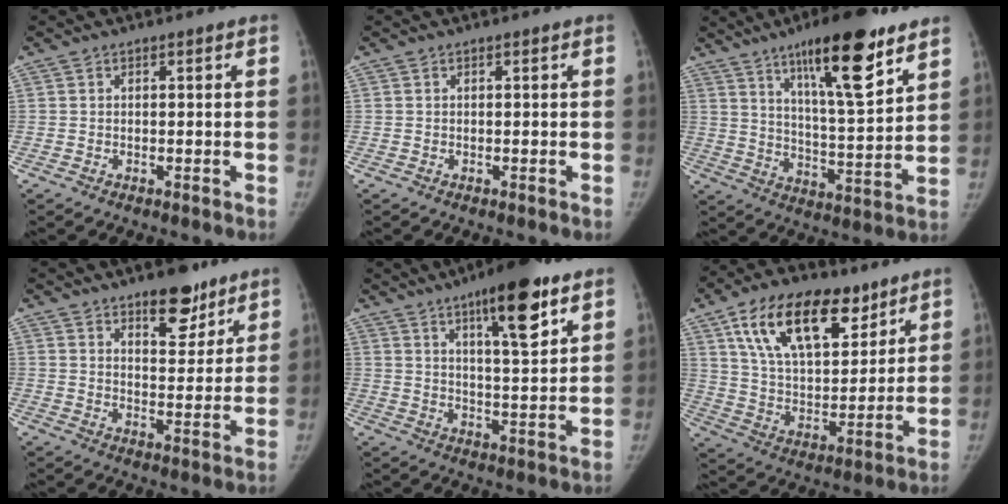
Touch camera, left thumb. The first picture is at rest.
{"total": 0.0}
{"total": 18.4, "force": [11.1, 4.2, 14.0], "torque": [-0.196, -0.060, 0.181]}
{"total": 9.6, "force": [6.6, 4.3, 5.5], "torque": [-0.046, -0.043, 0.100]}
{"total": 14.2, "force": [8.1, 3.6, 11.1], "torque": [-0.145, -0.040, 0.121]}
{"total": 20.8, "force": [11.6, 10.7, 13.6], "torque": [-0.193, -0.036, 0.204]}